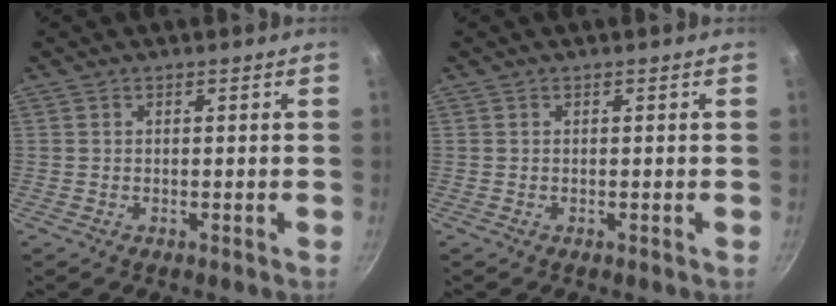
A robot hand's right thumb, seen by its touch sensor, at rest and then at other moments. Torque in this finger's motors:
{"motor_torque": [0.00, 0.00, 0.02, 0.02, 0.00]}